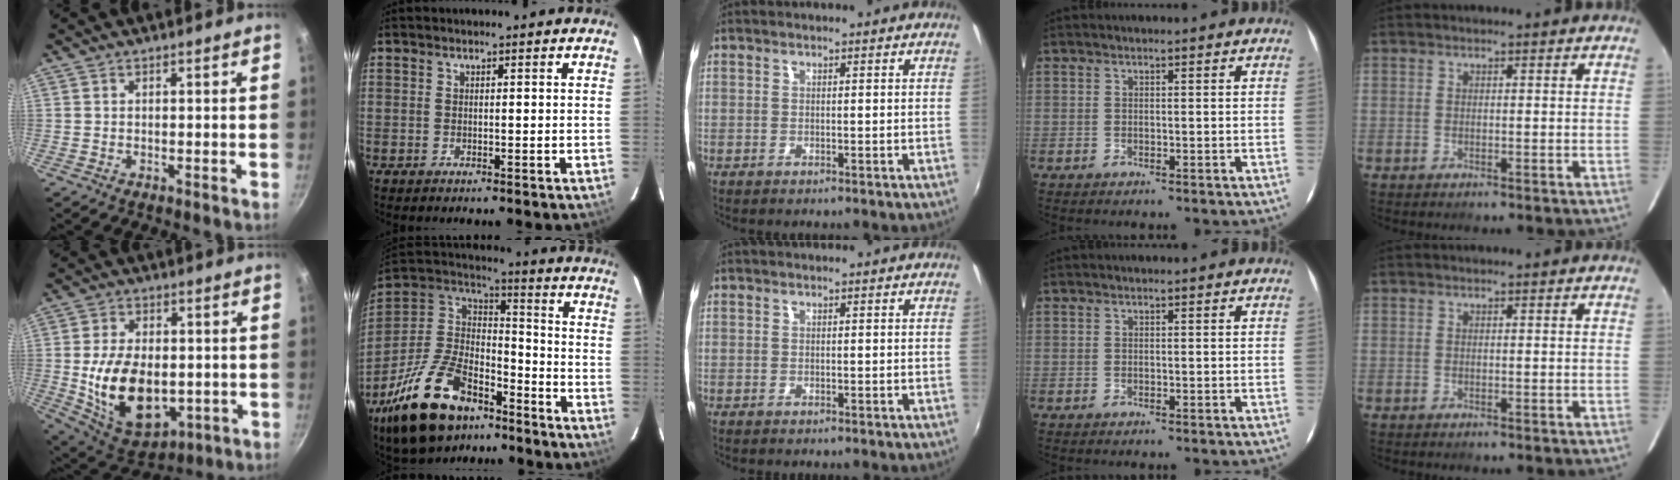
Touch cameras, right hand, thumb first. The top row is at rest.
{"thumb": {"total": 18.0, "force": [-1.9, 11.5, 13.7], "torque": [-0.215, -0.007, -0.013]}, "index": {"total": 24.8, "force": [-16.1, 12.5, 14.2], "torque": [-0.298, 0.003, -0.268]}}